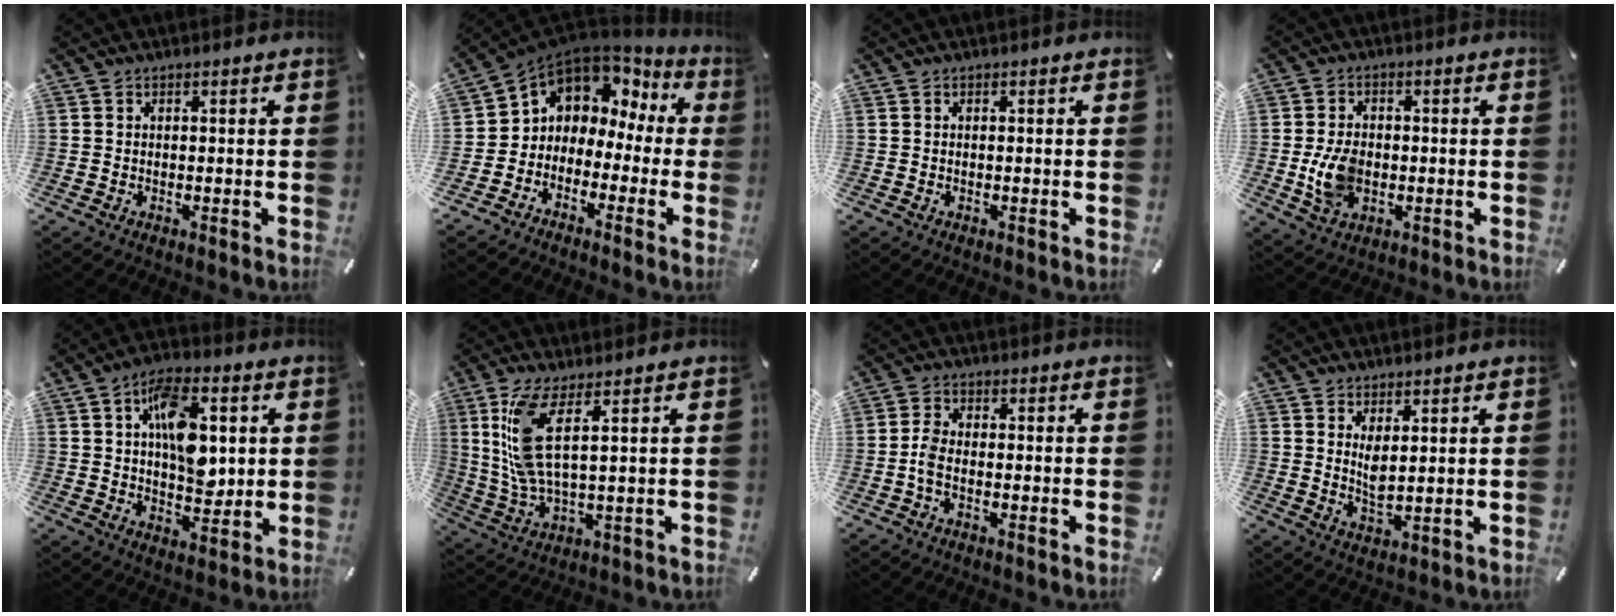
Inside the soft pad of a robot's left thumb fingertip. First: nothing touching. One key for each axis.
{"total": 5.5, "fx": 1.5, "fy": 5.3, "fz": 0.4, "tx": -0.023, "ty": -0.029, "tz": 0.031}
{"total": 0.0}
{"total": 8.5, "fx": -1.2, "fy": 6.1, "fz": 5.7, "tx": -0.112, "ty": 0.001, "tz": -0.022}
{"total": 14.3, "fx": 2.9, "fy": 8.5, "fz": 11.1, "tx": -0.158, "ty": -0.001, "tz": 0.048}
{"total": 12.3, "fx": 3.9, "fy": 3.2, "fz": 11.2, "tx": -0.248, "ty": -0.015, "tz": 0.068}
{"total": 3.8, "fx": -1.0, "fy": 1.9, "fz": 3.2, "tx": -0.066, "ty": 0.007, "tz": -0.020}
{"total": 4.4, "fx": 2.3, "fy": 1.6, "fz": 3.4, "tx": -0.055, "ty": -0.014, "tz": 0.038}